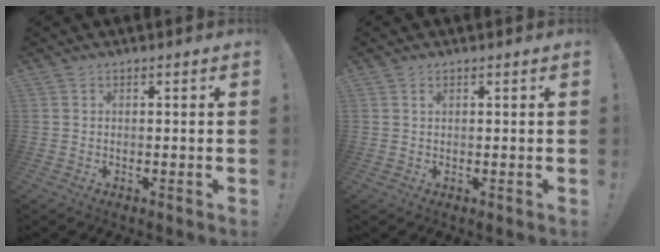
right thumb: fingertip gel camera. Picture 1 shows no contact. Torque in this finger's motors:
{"motor_torque": [0.00, -0.09, -0.07, 0.15, 0.06]}